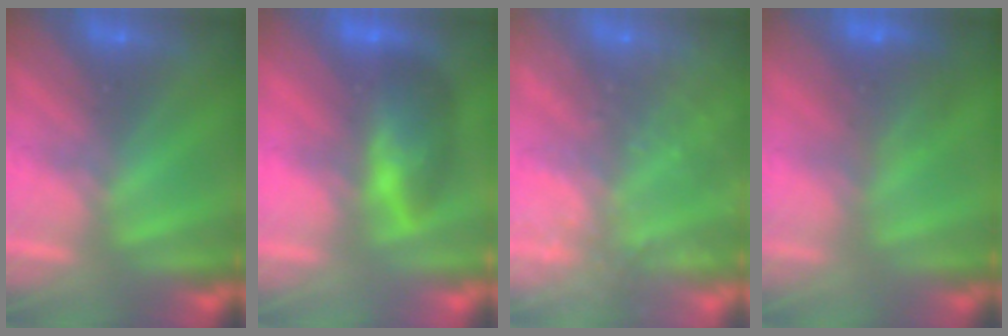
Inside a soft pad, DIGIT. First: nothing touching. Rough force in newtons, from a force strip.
{"total": 7.5}
{"total": 6.9}
{"total": 8.9}